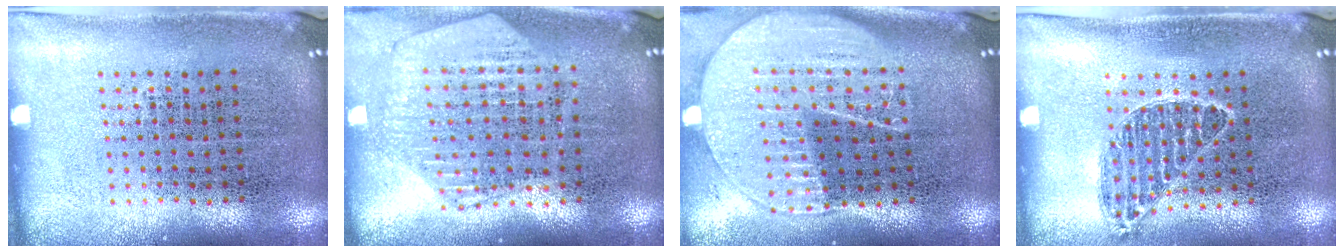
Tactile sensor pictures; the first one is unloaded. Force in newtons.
{"total": 1.1, "press": 1.1, "slide": 0.1}
{"total": 2.0, "press": 1.8, "slide": 0.9}
{"total": 0.8, "press": 0.7, "slide": 0.3}